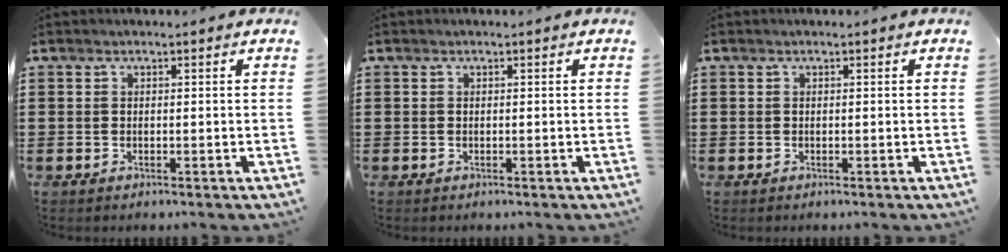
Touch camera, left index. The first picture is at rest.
{"total": 0.0}
{"total": 0.0}